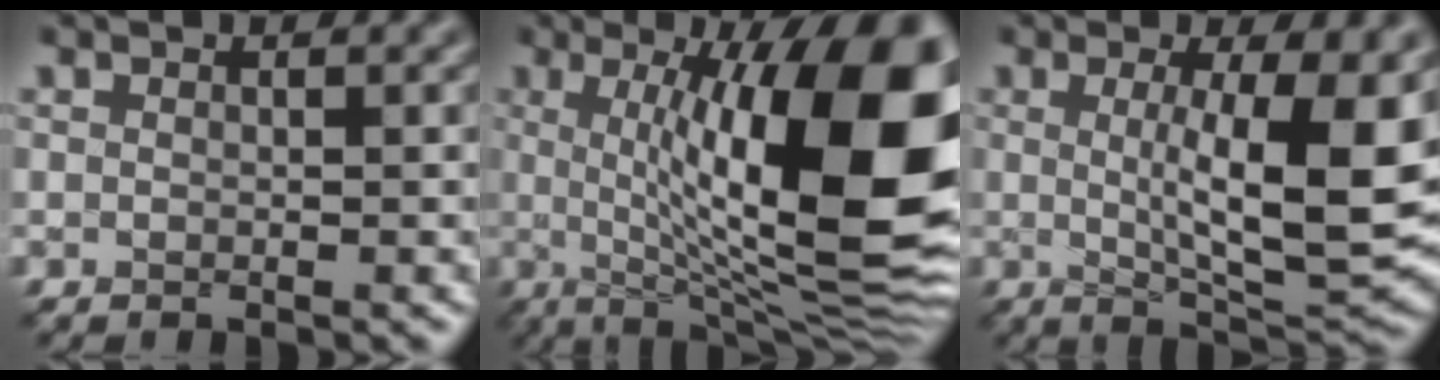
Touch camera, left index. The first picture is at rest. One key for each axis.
{"total": 16.6, "fx": 2.1, "fy": 4.4, "fz": 15.9, "tx": -0.205, "ty": 0.004, "tz": 0.031}
{"total": 9.6, "fx": 0.7, "fy": 2.4, "fz": 9.3, "tx": -0.136, "ty": -0.021, "tz": 0.020}